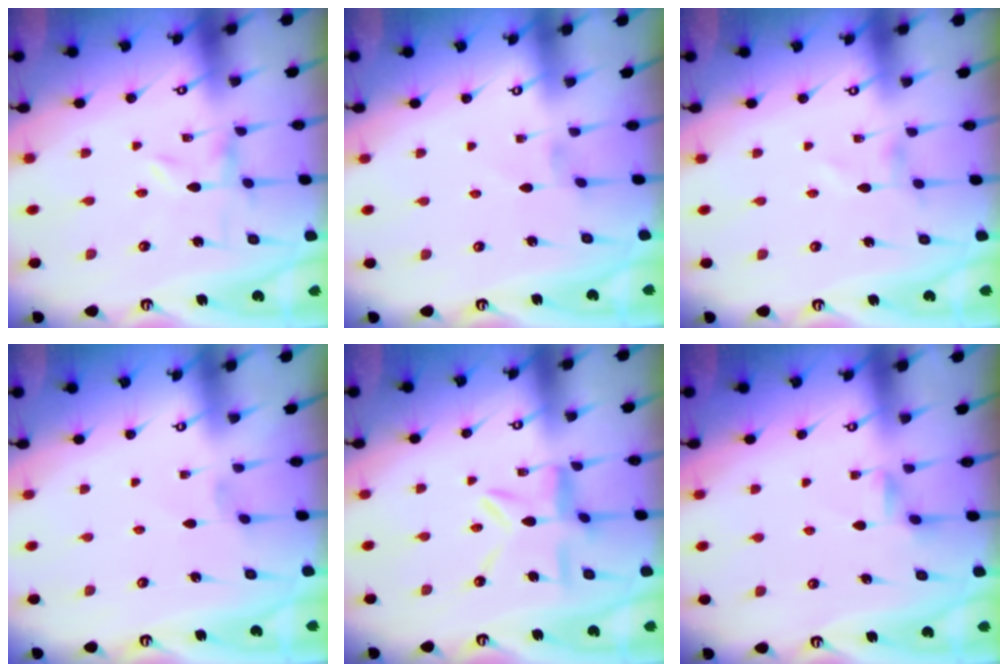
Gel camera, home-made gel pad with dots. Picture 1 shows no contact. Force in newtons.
{"total": 0.5, "press": 0.5, "slide": 0.2}
{"total": 0.8, "press": 0.7, "slide": 0.2}
{"total": 0.9, "press": 0.8, "slide": 0.3}
{"total": 9.4, "press": 9.4, "slide": 0.8}
{"total": 1.4, "press": 1.4, "slide": 0.3}